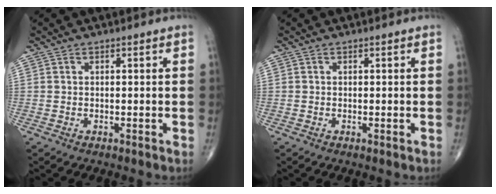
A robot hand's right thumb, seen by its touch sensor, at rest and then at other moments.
{"total": 0.0}